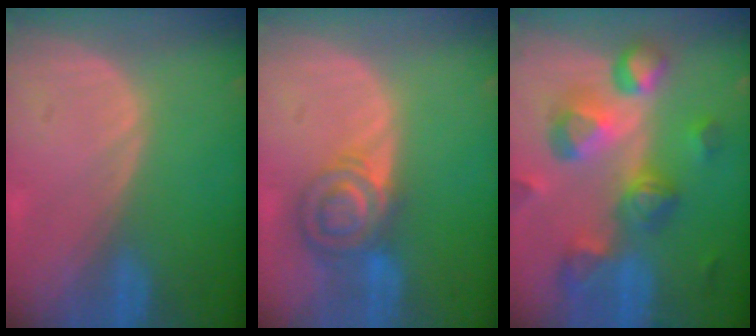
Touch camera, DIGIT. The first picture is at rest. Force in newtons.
{"total": 7.1, "press": 6.2, "slide": 3.5}
{"total": 11.1, "press": 10.0, "slide": 4.9}